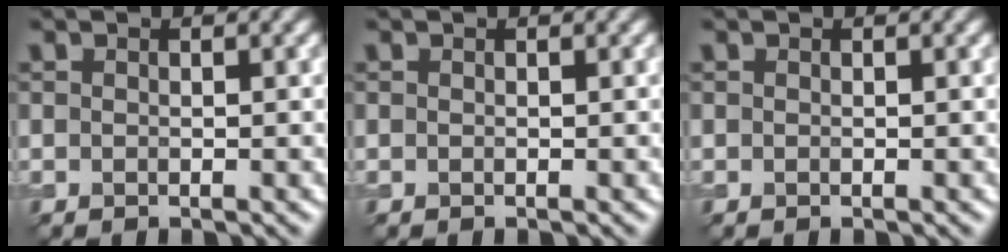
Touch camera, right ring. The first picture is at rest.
{"total": 0.0}
{"total": 0.0}